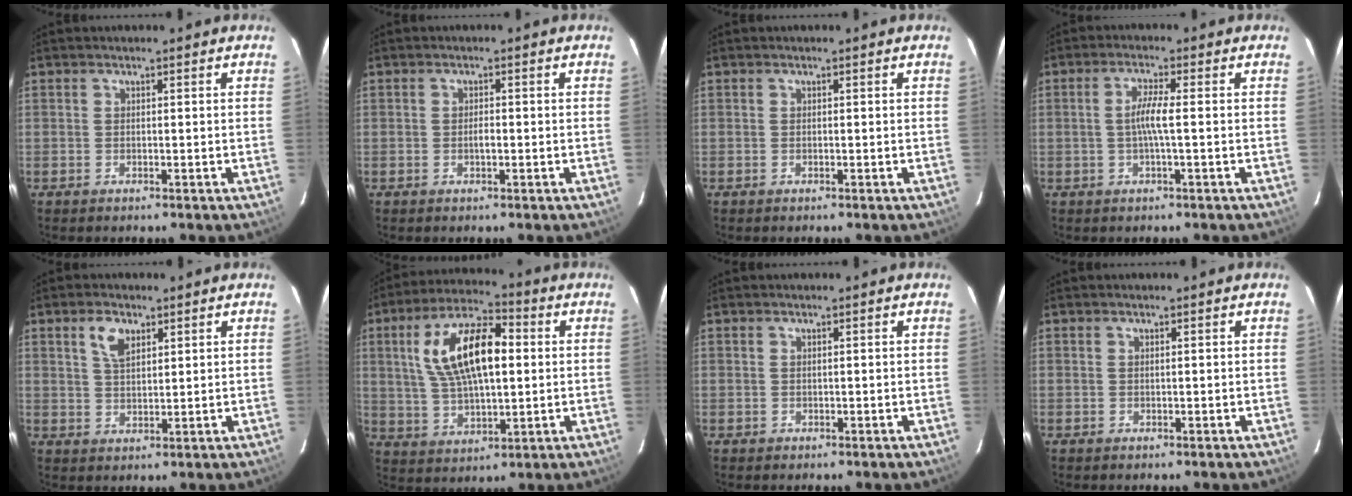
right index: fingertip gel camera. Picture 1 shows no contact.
{"total": 1.3, "force": [-0.3, 0.6, 1.1], "torque": [-0.021, 0.003, -0.005]}
{"total": 0.0}
{"total": 3.9, "force": [-0.4, -0.2, 3.8], "torque": [-0.078, 0.001, -0.008]}
{"total": 4.7, "force": [2.4, 2.5, 3.1], "torque": [-0.057, 0.010, 0.047]}
{"total": 16.2, "force": [3.1, 6.4, 14.5], "torque": [-0.275, 0.021, 0.057]}
{"total": 0.5, "force": [0.1, 0.5, 0.0], "torque": [0.004, 0.004, 0.001]}
{"total": 0.0}